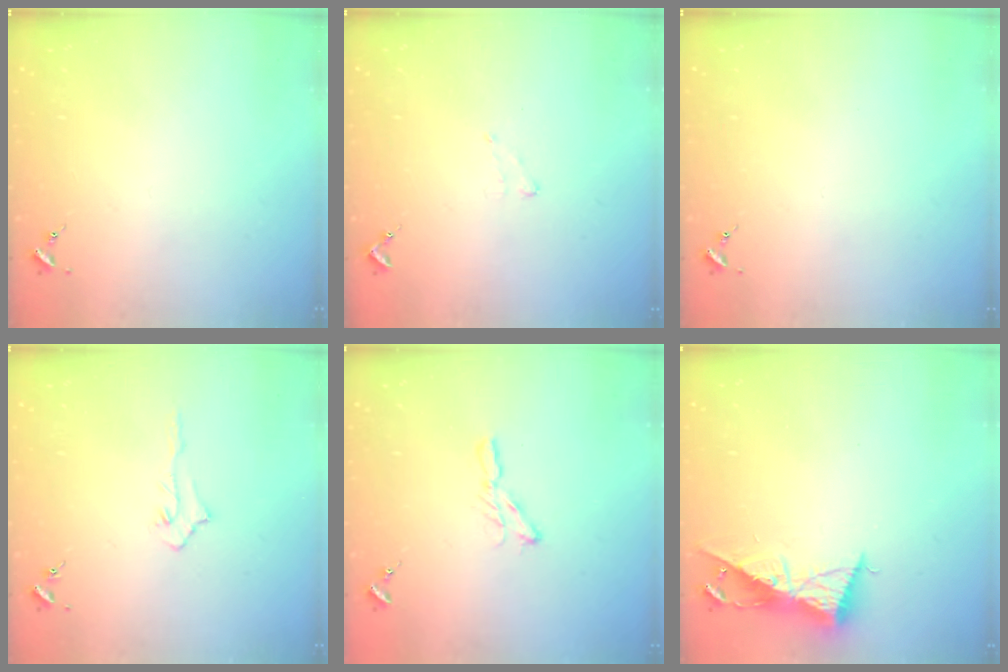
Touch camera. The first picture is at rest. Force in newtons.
{"total": 4.8, "press": 4.8, "slide": 0.6}
{"total": 0.0}
{"total": 3.6, "press": 3.5, "slide": 0.7}
{"total": 5.7, "press": 5.7, "slide": 0.3}
{"total": 9.4, "press": 9.4, "slide": 0.6}